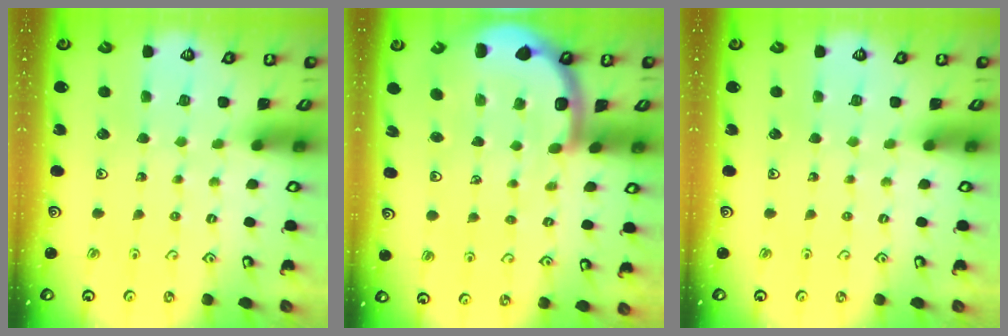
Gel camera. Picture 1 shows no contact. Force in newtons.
{"total": 7.8, "press": 7.6, "slide": 1.8}
{"total": 0.0}